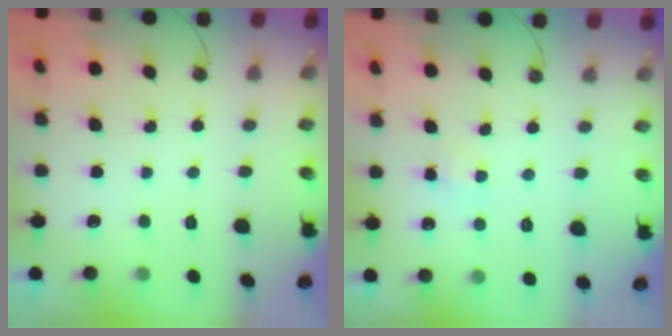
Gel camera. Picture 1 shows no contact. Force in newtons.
{"total": 2.5, "press": 2.4, "slide": 0.4}